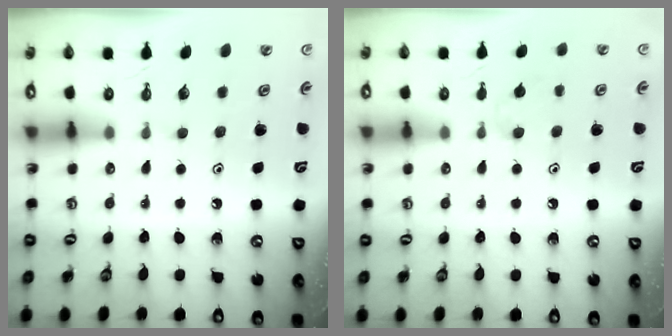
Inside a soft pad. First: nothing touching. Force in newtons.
{"total": 5.2, "press": 5.1, "slide": 1.0}